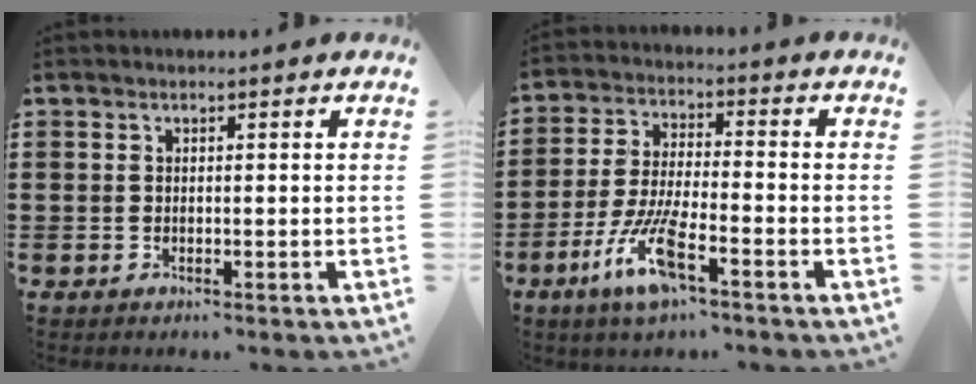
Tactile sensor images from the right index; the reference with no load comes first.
{"total": 9.3, "force": [-5.0, 1.8, 7.7], "torque": [-0.182, -0.014, -0.097]}